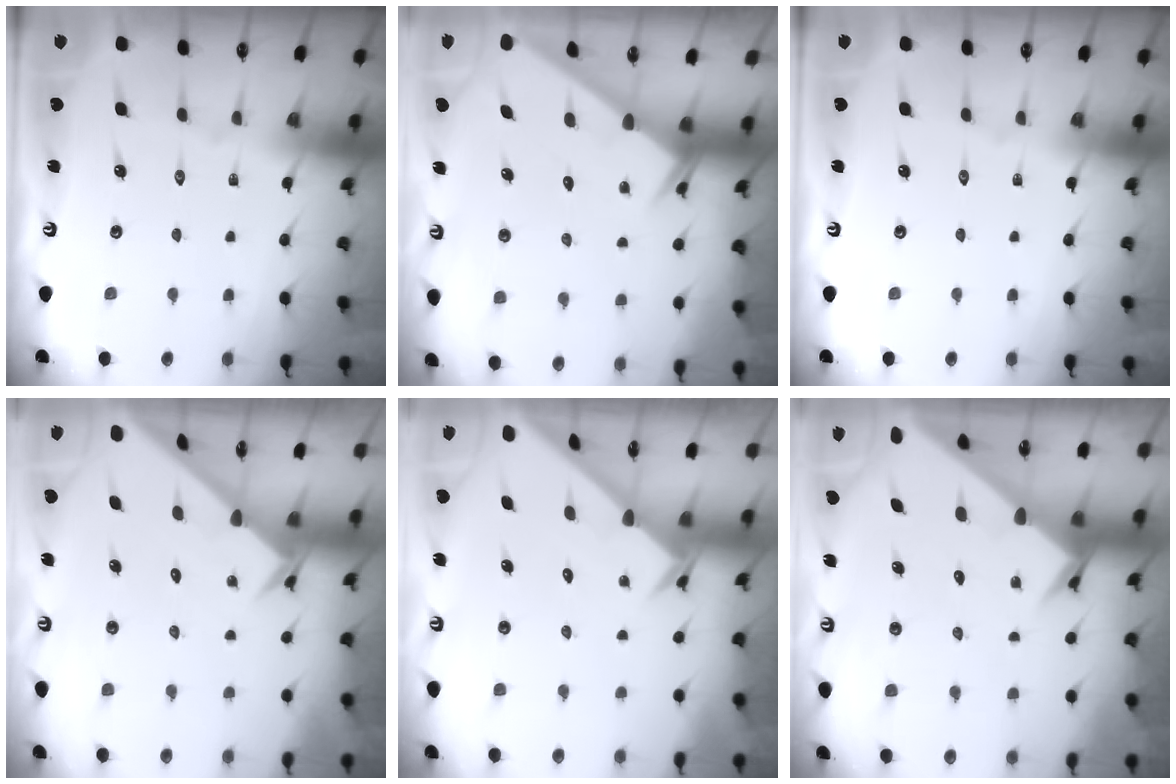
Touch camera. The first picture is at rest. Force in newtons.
{"total": 2.6, "press": 2.6, "slide": 0.0}
{"total": 0.0}
{"total": 2.4, "press": 2.4, "slide": 0.2}
{"total": 2.6, "press": 2.6, "slide": 0.2}
{"total": 3.4, "press": 3.4, "slide": 0.3}